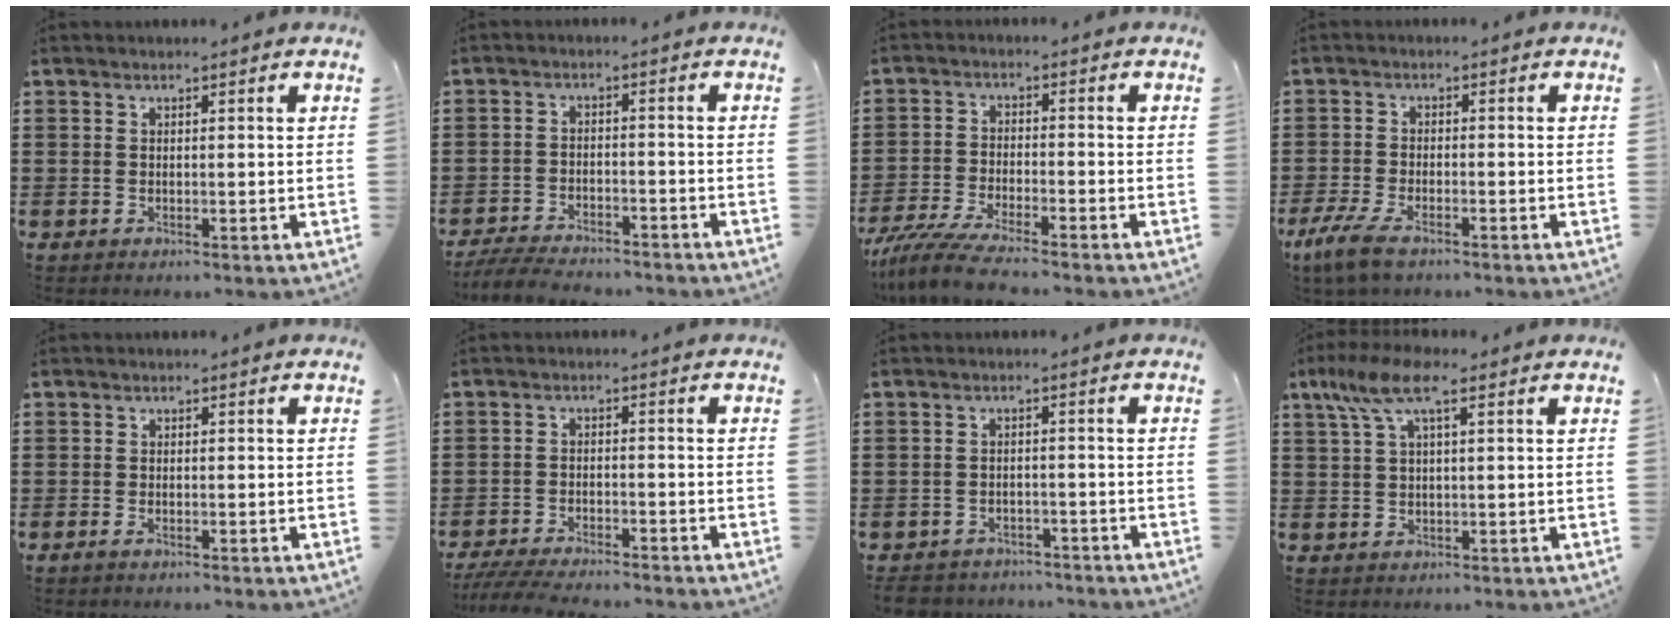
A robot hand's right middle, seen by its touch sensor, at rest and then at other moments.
{"total": 4.9, "force": [-4.7, 0.7, 1.2], "torque": [-0.031, -0.001, -0.096]}
{"total": 6.3, "force": [-5.7, 0.1, 2.7], "torque": [-0.075, -0.018, -0.116]}
{"total": 4.5, "force": [-3.0, 1.3, 3.1], "torque": [-0.086, -0.009, -0.065]}
{"total": 0.6, "force": [-0.4, 0.2, 0.4], "torque": [-0.010, -0.004, -0.007]}
{"total": 4.3, "force": [-4.1, 0.2, 1.2], "torque": [-0.033, -0.008, -0.086]}
{"total": 3.0, "force": [-2.9, 0.7, 0.0], "torque": [-0.006, 0.001, -0.063]}
{"total": 7.4, "force": [3.4, 2.3, 6.2], "torque": [-0.127, 0.014, 0.058]}